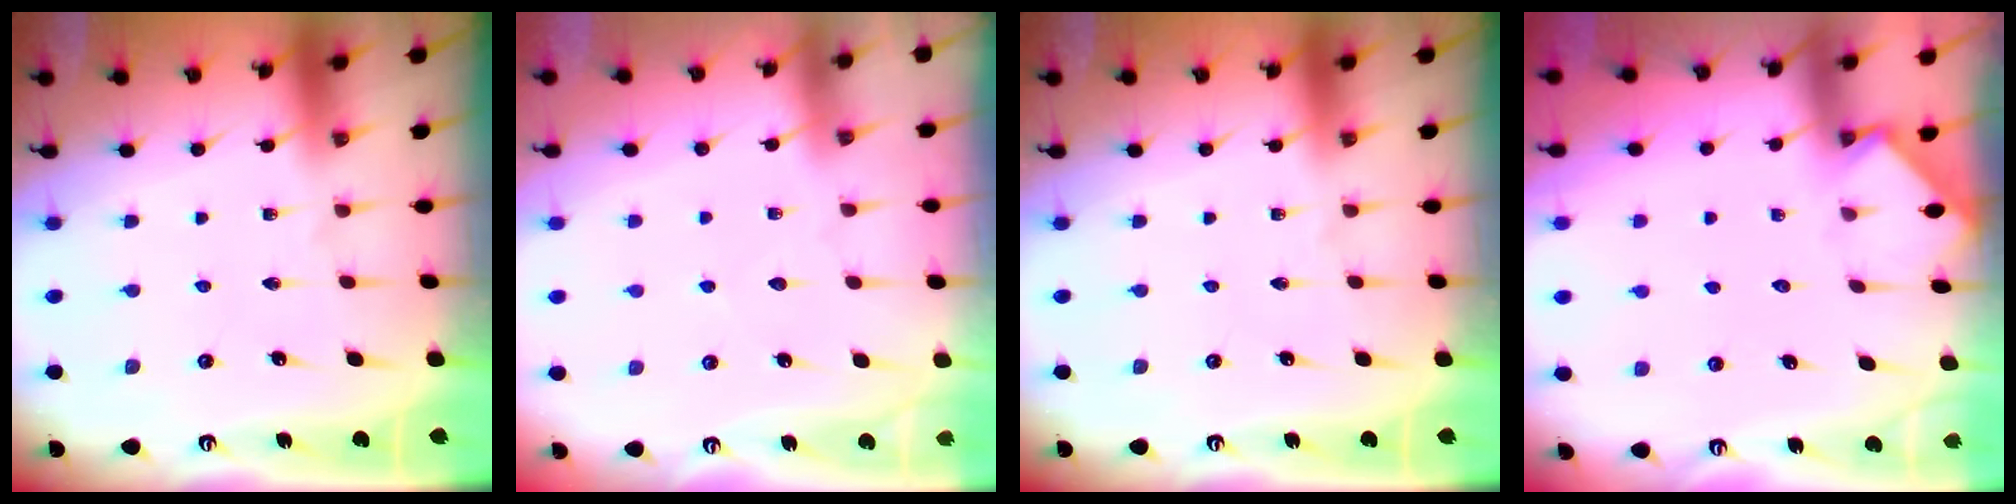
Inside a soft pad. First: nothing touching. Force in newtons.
{"total": 2.3, "press": 2.3, "slide": 0.3}
{"total": 0.0}
{"total": 2.6, "press": 2.6, "slide": 0.4}